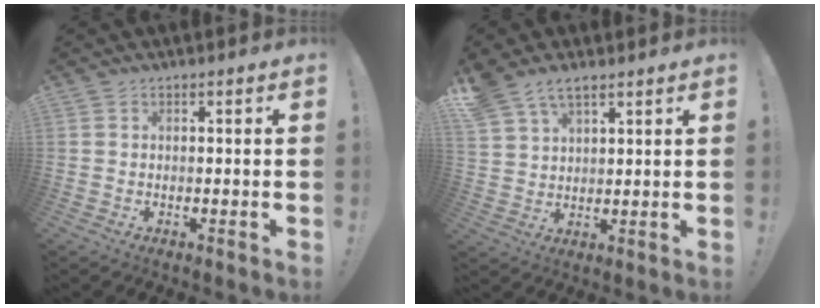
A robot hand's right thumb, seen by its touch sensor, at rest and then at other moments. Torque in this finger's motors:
{"motor_torque": [0.64, 1.90, 0.12, 0.23, 0.06]}